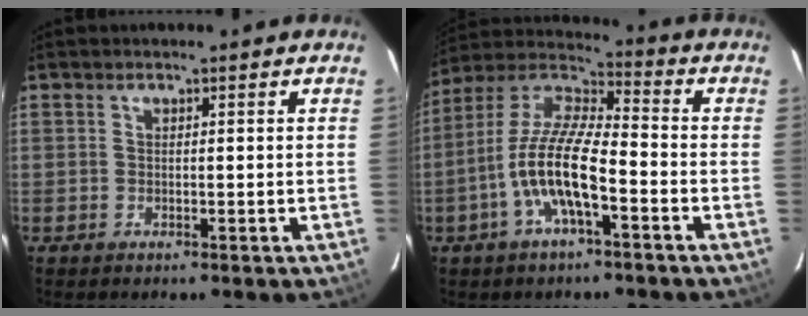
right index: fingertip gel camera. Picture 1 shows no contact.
{"total": 13.2, "force": [-5.0, 3.6, 11.7], "torque": [-0.237, 0.000, -0.099]}